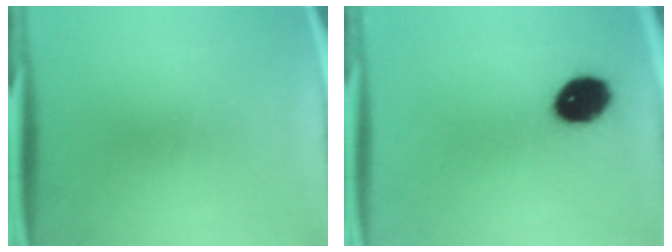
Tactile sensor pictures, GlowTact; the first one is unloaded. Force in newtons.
{"total": 10.8}